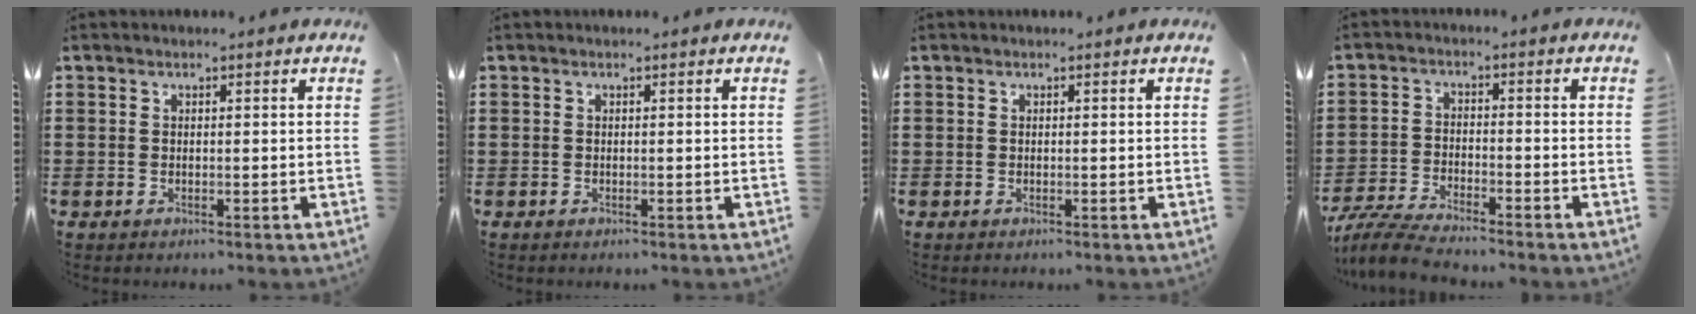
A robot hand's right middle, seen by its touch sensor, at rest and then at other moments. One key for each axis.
{"total": 0.0}
{"total": 0.0}
{"total": 5.5, "fx": -5.2, "fy": 0.3, "fz": 1.7, "tx": -0.046, "ty": -0.004, "tz": -0.105}